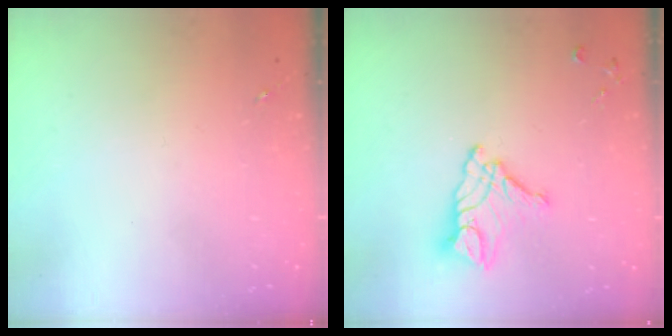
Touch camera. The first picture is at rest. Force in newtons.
{"total": 12.7, "press": 12.6, "slide": 1.1}